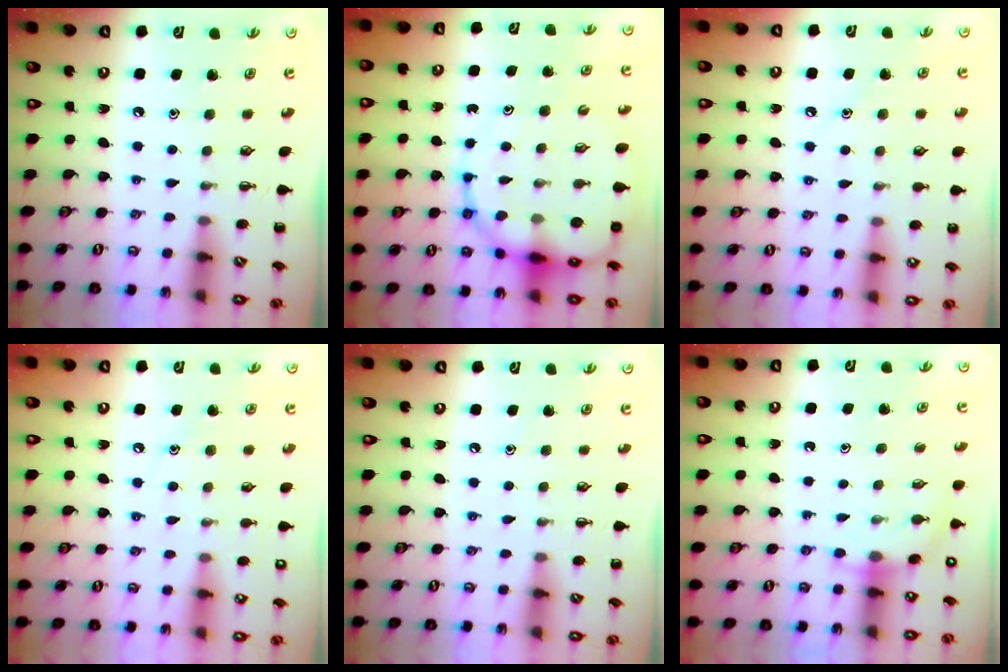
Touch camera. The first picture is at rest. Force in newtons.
{"total": 16.2, "press": 15.6, "slide": 4.1}
{"total": 8.6, "press": 8.3, "slide": 1.9}
{"total": 8.2, "press": 8.0, "slide": 1.8}
{"total": 4.7, "press": 4.5, "slide": 1.6}
{"total": 4.8, "press": 4.6, "slide": 1.2}